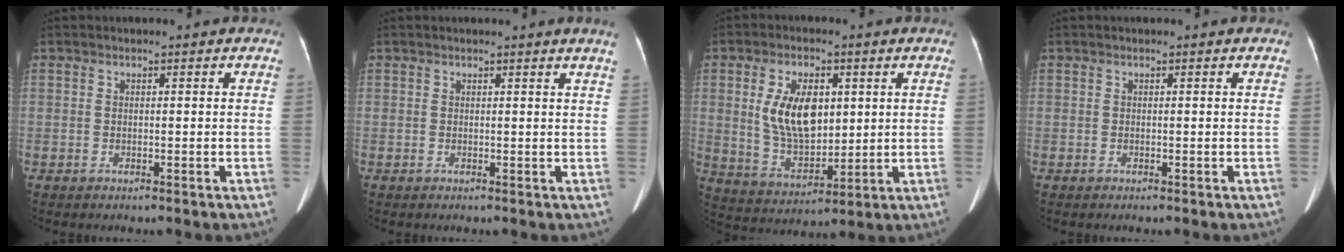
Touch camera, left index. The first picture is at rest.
{"total": 2.1, "force": [1.8, -0.6, 0.9], "torque": [-0.020, -0.009, 0.014]}
{"total": 10.5, "force": [2.4, 5.6, 8.5], "torque": [-0.175, 0.008, 0.054]}
{"total": 0.0}